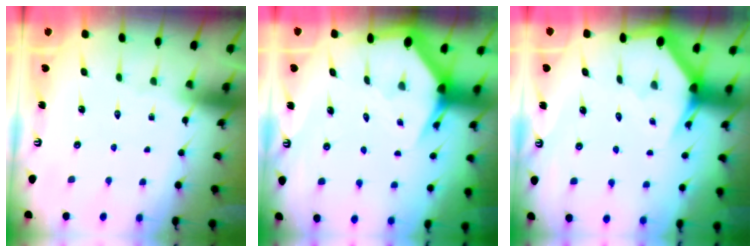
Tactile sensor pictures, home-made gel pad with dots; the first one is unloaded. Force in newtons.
{"total": 3.4, "press": 3.3, "slide": 0.5}
{"total": 3.0, "press": 3.0, "slide": 0.1}